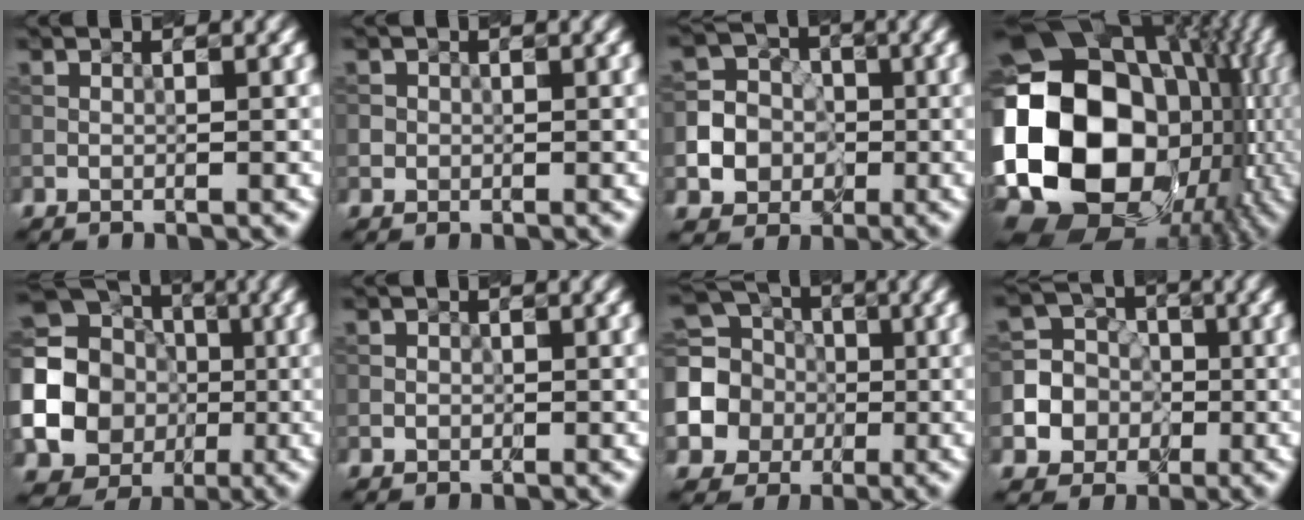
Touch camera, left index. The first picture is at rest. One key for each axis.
{"total": 1.1, "fx": 0.1, "fy": 1.1, "fz": 0.1, "tx": 0.011, "ty": 0.003, "tz": -0.005}
{"total": 8.8, "fx": -2.7, "fy": 8.2, "fz": 1.9, "tx": -0.047, "ty": -0.016, "tz": -0.062}
{"total": 22.9, "fx": -1.9, "fy": 17.6, "fz": 14.5, "tx": -0.311, "ty": -0.007, "tz": -0.032}
{"total": 24.6, "fx": -3.1, "fy": 23.5, "fz": 6.8, "tx": -0.172, "ty": -0.013, "tz": -0.111}
{"total": 1.0, "fx": 0.0, "fy": 0.9, "fz": 0.2, "tx": 0.010, "ty": 0.002, "tz": -0.004}
{"total": 9.5, "fx": -1.0, "fy": 8.7, "fz": 3.7, "tx": -0.101, "ty": -0.003, "tz": -0.046}
{"total": 7.3, "fx": -2.2, "fy": 6.8, "fz": 1.3, "tx": -0.026, "ty": 0.003, "tz": -0.059}